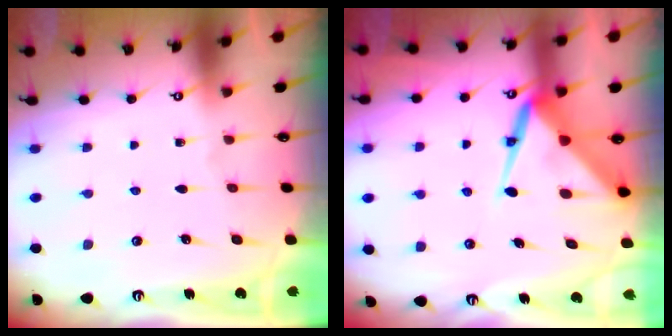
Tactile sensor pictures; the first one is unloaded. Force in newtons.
{"total": 10.1, "press": 10.0, "slide": 1.0}